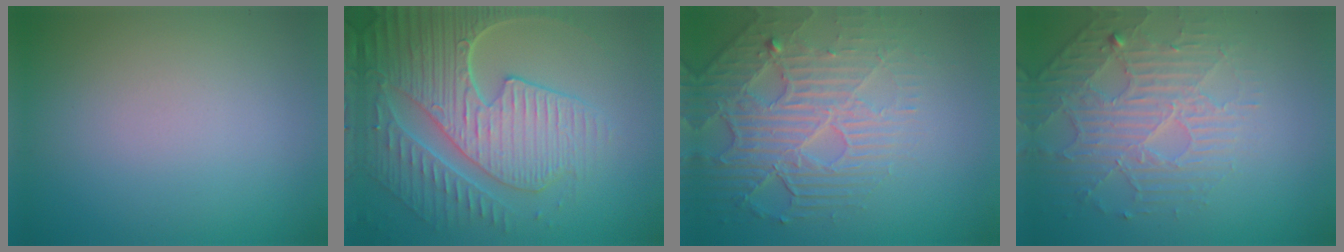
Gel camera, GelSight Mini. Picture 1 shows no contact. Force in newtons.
{"total": 8.7, "press": 6.2, "slide": 6.1}
{"total": 5.1, "press": 4.6, "slide": 2.2}
{"total": 4.6, "press": 3.6, "slide": 3.0}